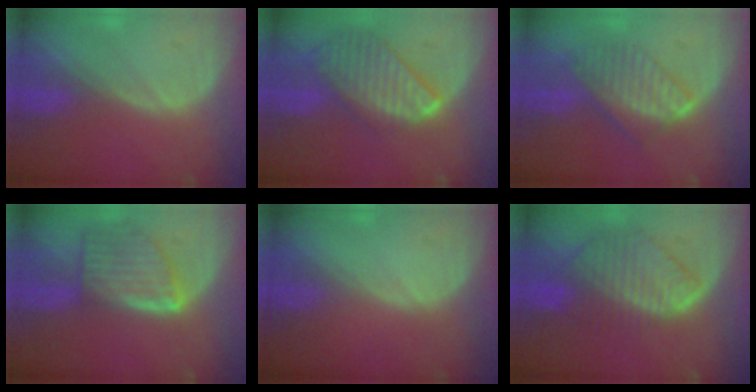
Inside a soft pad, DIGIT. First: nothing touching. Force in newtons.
{"total": 9.7, "press": 8.3, "slide": 5.0}
{"total": 7.6, "press": 6.9, "slide": 3.2}
{"total": 8.0, "press": 7.2, "slide": 3.5}
{"total": 0.0}
{"total": 9.7, "press": 8.5, "slide": 4.7}